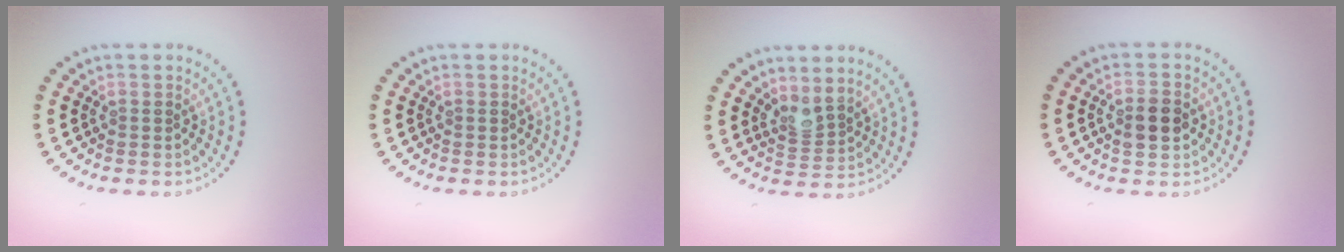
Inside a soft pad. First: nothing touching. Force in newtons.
{"total": 0.0}
{"total": 2.1, "press": 1.6, "slide": 1.4}
{"total": 2.8, "press": 2.8, "slide": 0.2}